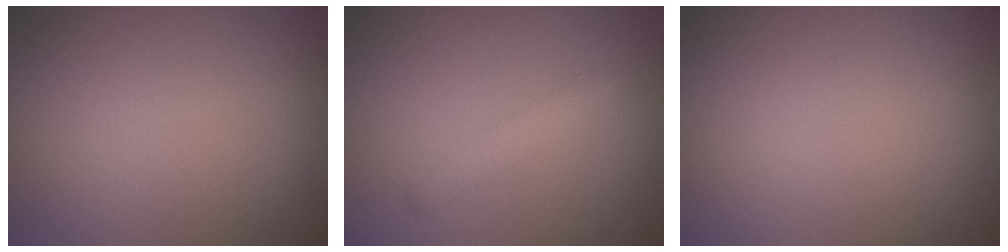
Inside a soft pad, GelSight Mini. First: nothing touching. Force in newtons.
{"total": 1.4, "press": 1.4, "slide": 0.1}
{"total": 0.0}